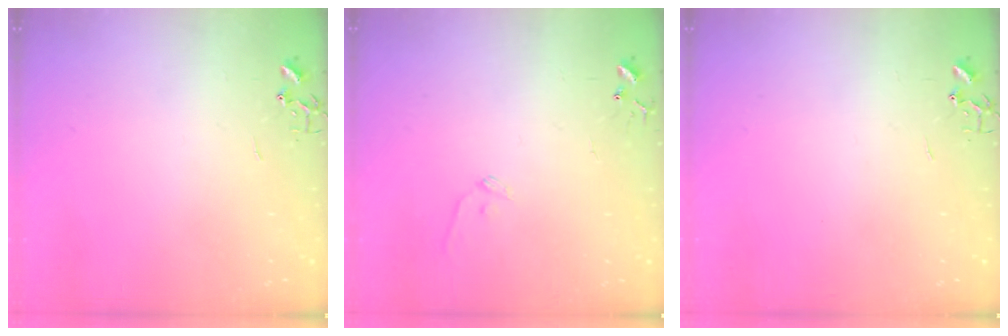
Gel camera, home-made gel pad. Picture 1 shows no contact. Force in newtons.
{"total": 6.6, "press": 6.6, "slide": 0.6}
{"total": 0.0}